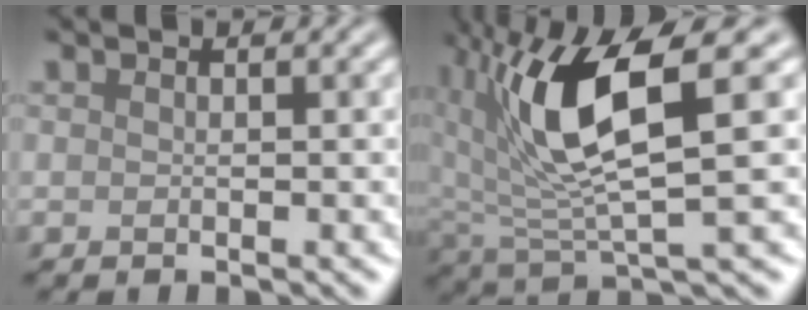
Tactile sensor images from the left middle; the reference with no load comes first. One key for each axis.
{"total": 8.9, "fx": 2.6, "fy": 2.8, "fz": 8.0, "tx": -0.166, "ty": 0.000, "tz": 0.048}